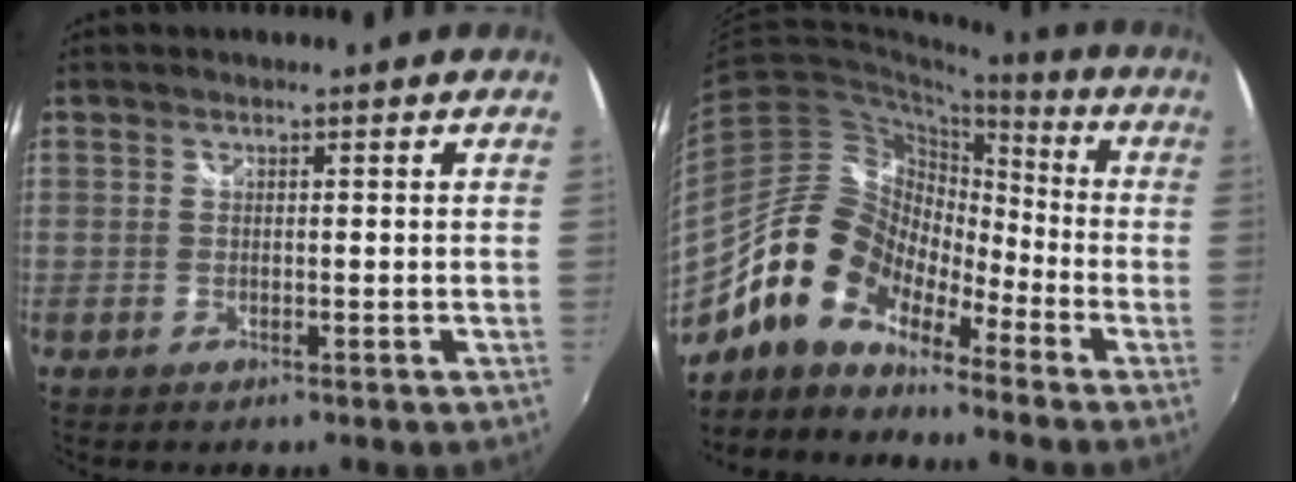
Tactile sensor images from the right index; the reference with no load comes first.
{"total": 13.5, "force": [-9.5, 7.0, 6.5], "torque": [-0.116, 0.023, -0.191]}